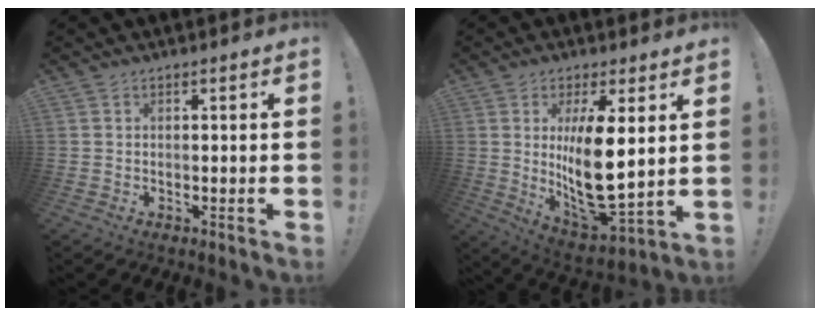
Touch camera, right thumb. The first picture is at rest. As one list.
[{"total": 15.7, "force": [3.0, 5.5, 14.4], "torque": [-0.270, -0.038, 0.048]}]